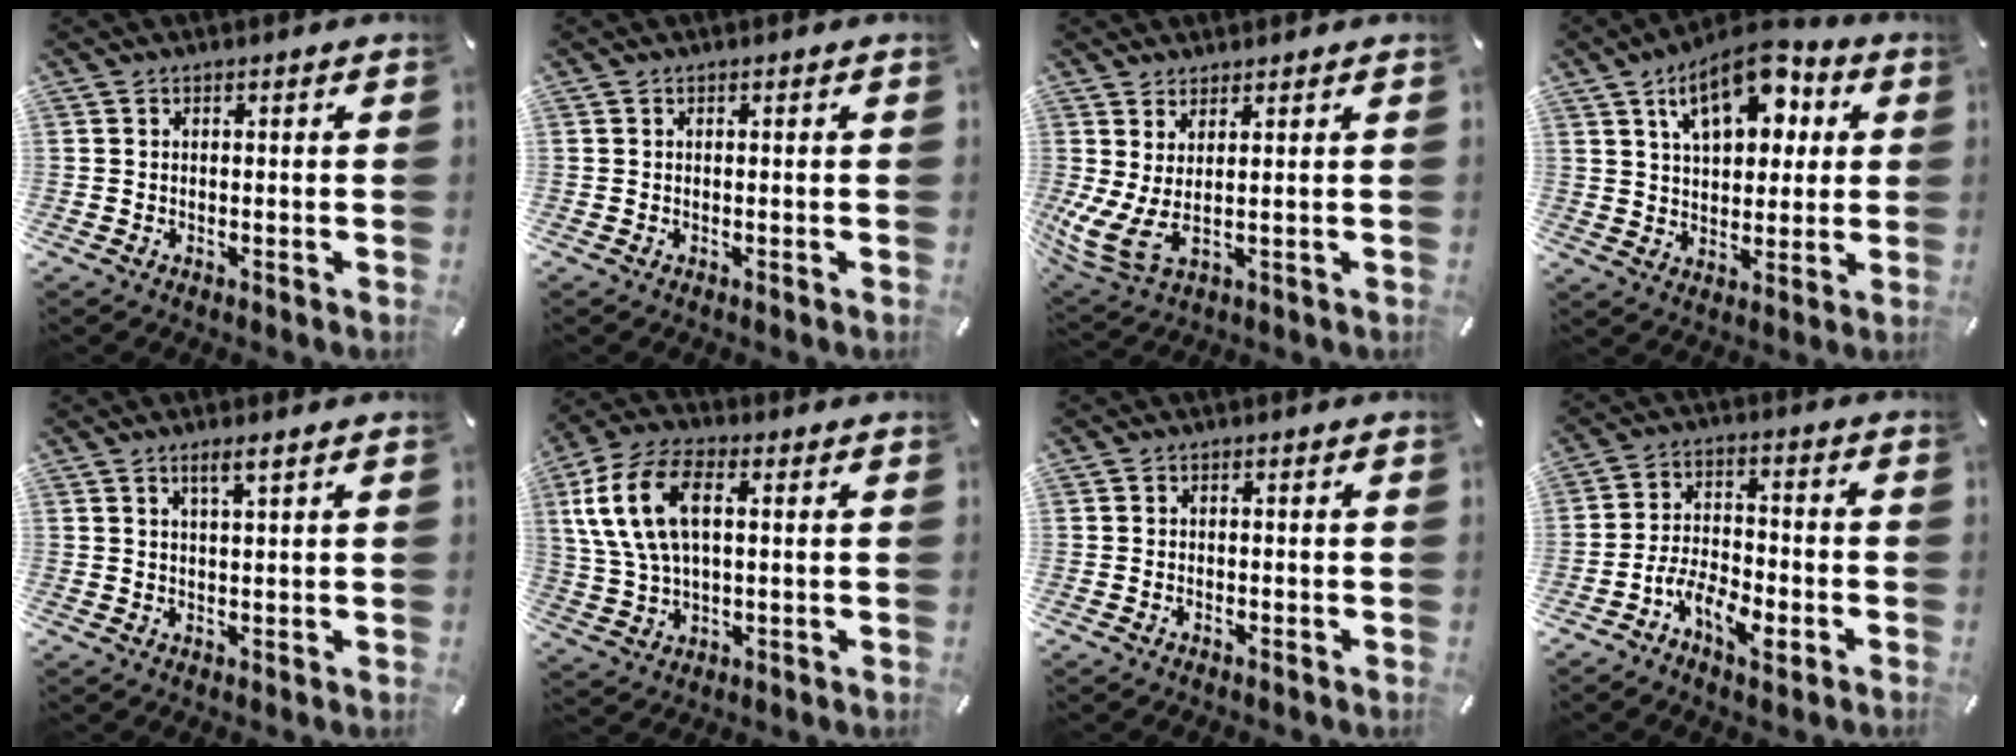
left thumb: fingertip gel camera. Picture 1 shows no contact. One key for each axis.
{"total": 0.0}
{"total": 7.2, "fx": 1.8, "fy": 2.1, "fz": 6.6, "tx": -0.169, "ty": -0.039, "tz": 0.032}
{"total": 14.1, "fx": 6.5, "fy": 8.1, "fz": 9.5, "tx": -0.141, "ty": -0.013, "tz": 0.111}
{"total": 3.0, "fx": 2.0, "fy": 0.1, "fz": 2.2, "tx": -0.047, "ty": -0.001, "tz": 0.034}
{"total": 13.0, "fx": 3.4, "fy": 7.6, "fz": 10.0, "tx": -0.233, "ty": 0.007, "tz": 0.058}
{"total": 0.7, "fx": -0.4, "fy": 0.1, "fz": 0.5, "tx": -0.012, "ty": -0.003, "tz": -0.007}
{"total": 8.4, "fx": -5.2, "fy": 4.1, "fz": 5.3, "tx": -0.103, "ty": 0.020, "tz": -0.093}